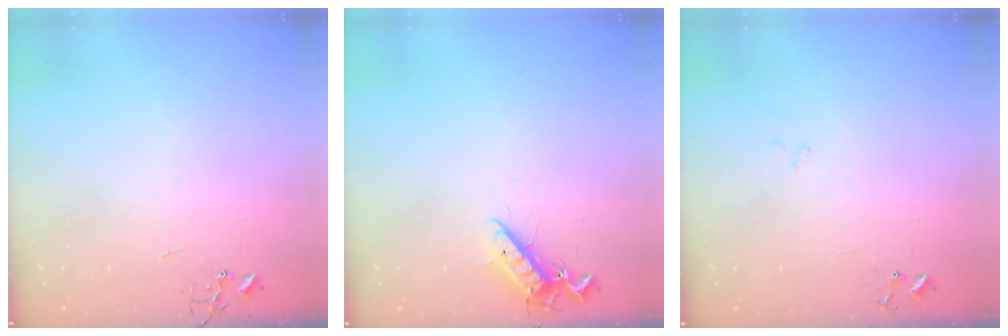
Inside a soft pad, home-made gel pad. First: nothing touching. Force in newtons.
{"total": 12.1, "press": 11.9, "slide": 2.0}
{"total": 7.8, "press": 7.8, "slide": 0.7}